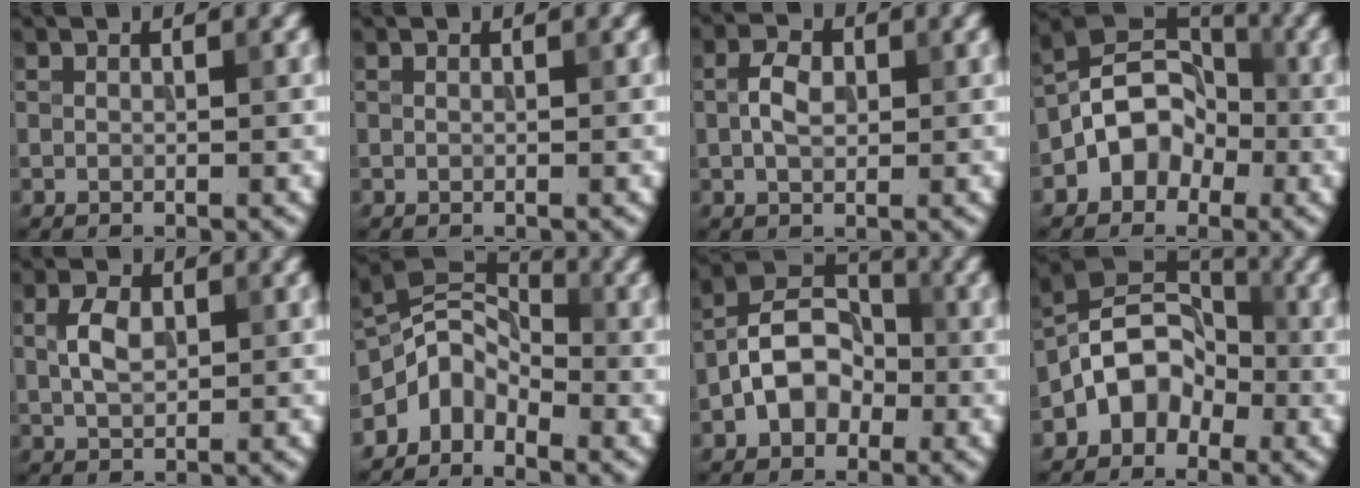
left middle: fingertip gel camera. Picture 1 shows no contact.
{"total": 0.0}
{"total": 2.7, "force": [0.1, 1.7, 2.1], "torque": [-0.043, 0.006, -0.002]}
{"total": 5.7, "force": [-2.1, 4.4, 2.9], "torque": [-0.019, 0.014, -0.053]}
{"total": 3.1, "force": [0.6, 1.9, 2.3], "torque": [-0.052, 0.004, 0.012]}
{"total": 4.8, "force": [-2.9, 3.0, 2.4], "torque": [-0.034, 0.009, -0.067]}
{"total": 5.8, "force": [-1.8, 4.2, 3.6], "torque": [-0.055, 0.012, -0.041]}
{"total": 5.5, "force": [-2.4, 4.0, 2.8], "torque": [-0.029, 0.014, -0.057]}